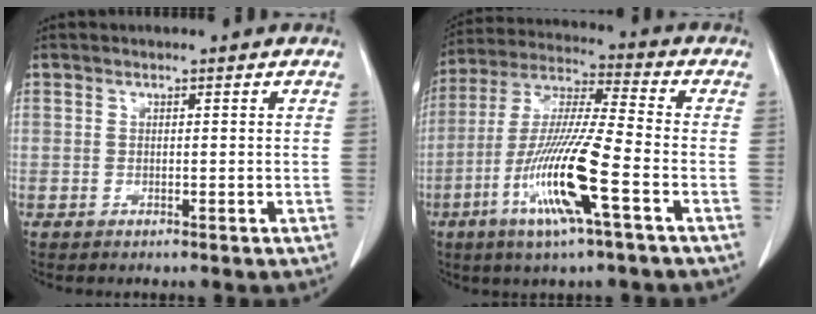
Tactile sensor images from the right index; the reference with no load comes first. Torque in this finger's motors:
{"motor_torque": [2.14, 0.00, 0.60, 0.21]}